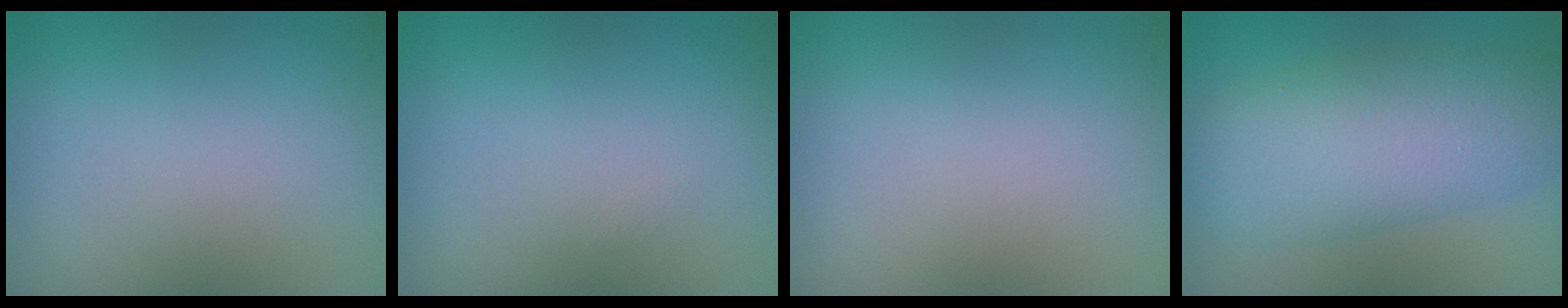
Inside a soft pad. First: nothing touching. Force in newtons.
{"total": 0.0}
{"total": 0.0}
{"total": 7.0, "press": 7.0, "slide": 0.3}